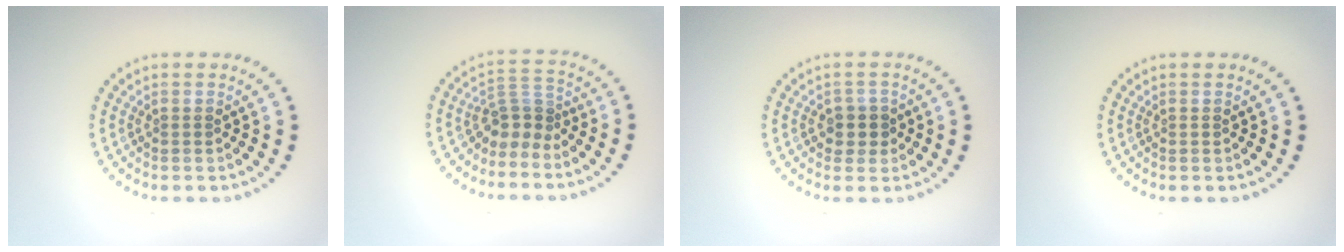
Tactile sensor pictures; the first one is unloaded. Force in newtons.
{"total": 2.8, "press": 1.8, "slide": 2.1}
{"total": 2.0, "press": 1.8, "slide": 0.8}
{"total": 0.0}